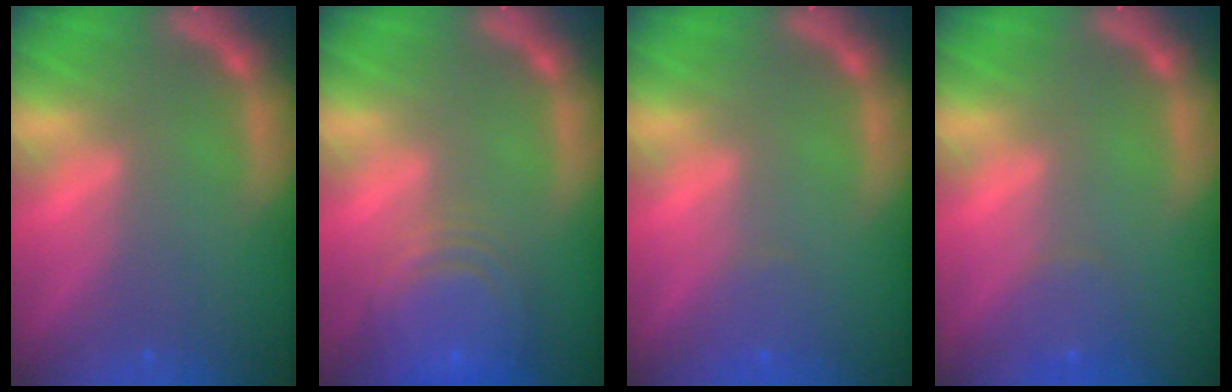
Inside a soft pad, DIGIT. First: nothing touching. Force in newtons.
{"total": 9.1}
{"total": 1.4}
{"total": 1.9}